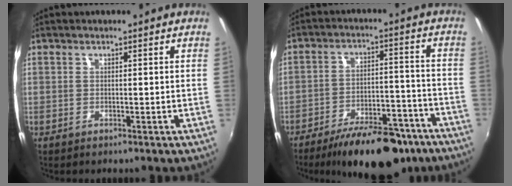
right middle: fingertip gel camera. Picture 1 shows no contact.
{"total": 18.6, "force": [-14.5, 6.7, 9.7], "torque": [-0.161, -0.007, -0.201]}